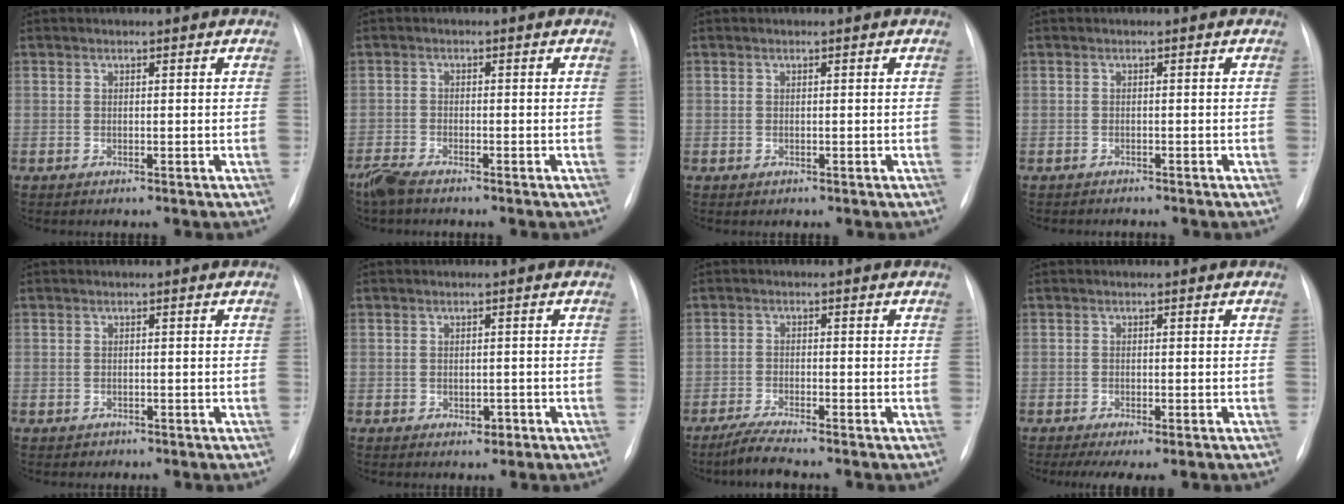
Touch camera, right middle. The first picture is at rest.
{"total": 3.6, "force": [-3.0, 0.6, 1.8], "torque": [-0.043, -0.011, -0.058]}
{"total": 0.0}
{"total": 1.7, "force": [-1.6, 0.5, 0.2], "torque": [-0.004, -0.003, -0.020]}
{"total": 0.7, "force": [-0.5, 0.5, -0.1], "torque": [-0.003, 0.002, -0.008]}
{"total": 1.2, "force": [-0.5, 0.8, 0.8], "torque": [-0.010, 0.001, -0.004]}
{"total": 3.8, "force": [-3.3, -0.5, 1.9], "torque": [-0.044, -0.014, -0.067]}
{"total": 5.0, "force": [-3.4, 1.1, 3.5], "torque": [-0.052, -0.014, -0.049]}